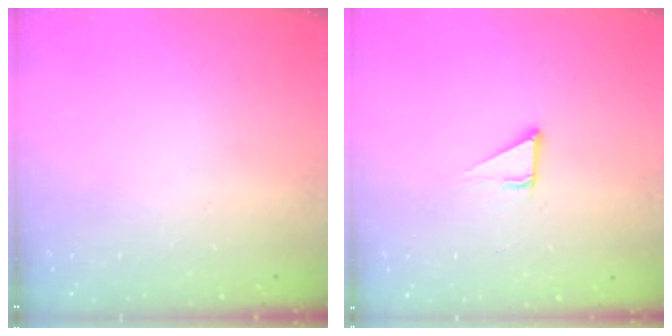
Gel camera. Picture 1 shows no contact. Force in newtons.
{"total": 2.9, "press": 2.9, "slide": 0.1}